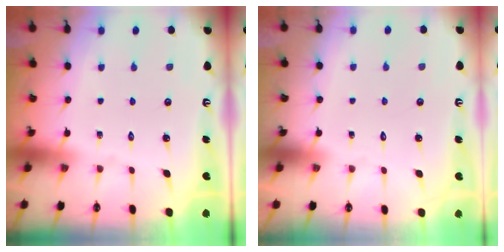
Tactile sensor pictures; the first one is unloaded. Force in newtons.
{"total": 1.6, "press": 1.6, "slide": 0.1}